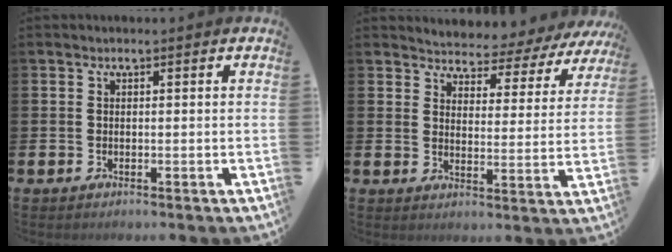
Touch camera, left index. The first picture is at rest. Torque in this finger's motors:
{"motor_torque": [1.52, -0.62, 0.30, 0.06]}